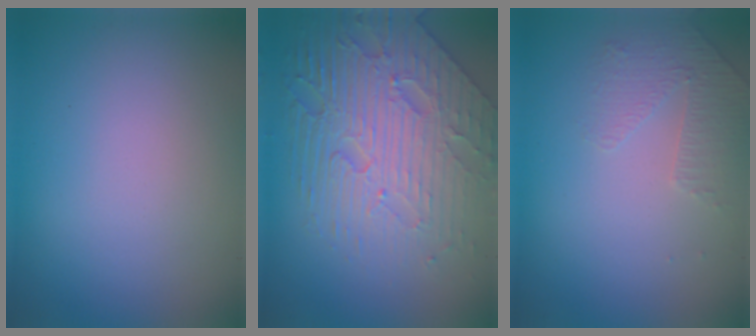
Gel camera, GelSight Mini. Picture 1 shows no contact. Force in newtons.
{"total": 7.6, "press": 5.6, "slide": 5.2}
{"total": 1.4, "press": 0.9, "slide": 1.1}